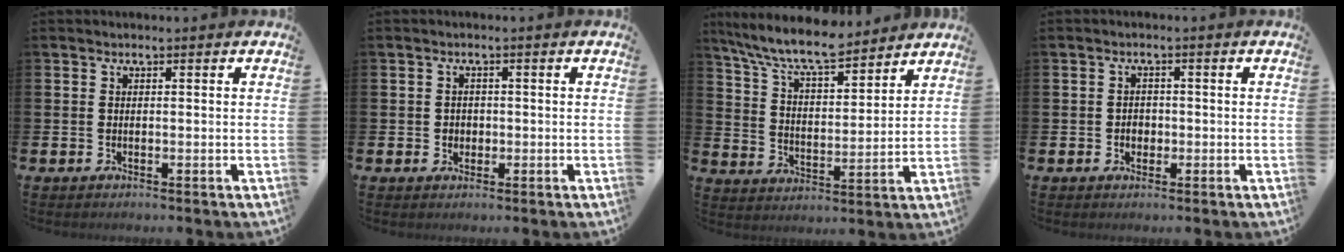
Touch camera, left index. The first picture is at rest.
{"total": 1.5, "force": [0.1, 1.4, 0.4], "torque": [0.004, 0.004, -0.005]}
{"total": 9.0, "force": [8.2, 1.5, 3.3], "torque": [-0.102, -0.044, 0.148]}
{"total": 1.7, "force": [-0.3, 1.5, 0.8], "torque": [-0.003, 0.002, -0.011]}